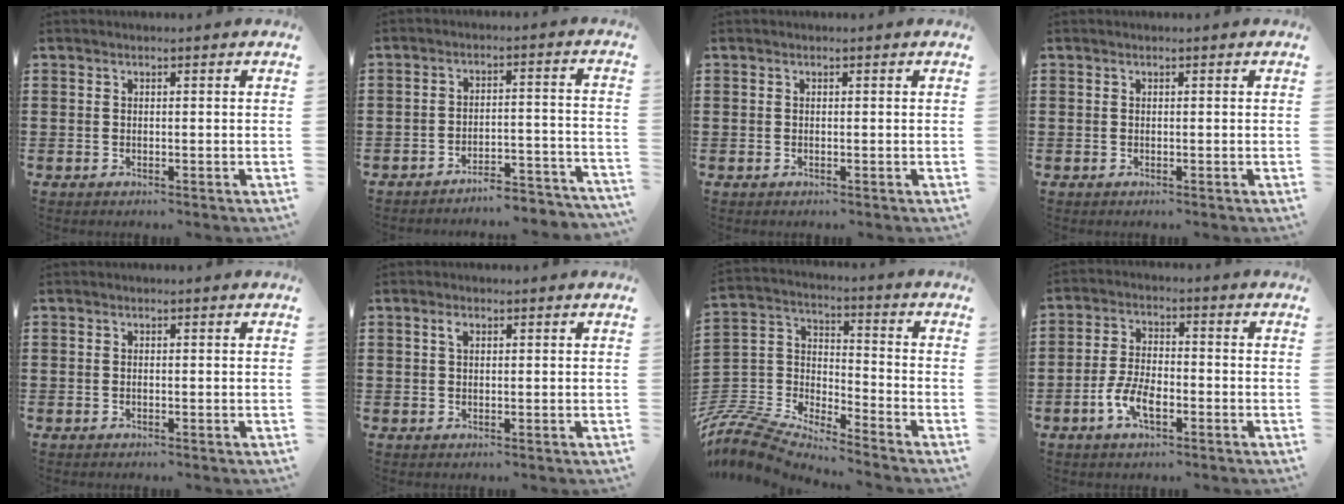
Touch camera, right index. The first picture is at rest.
{"total": 4.8, "force": [-4.7, 0.1, 0.9], "torque": [-0.019, 0.003, -0.096]}
{"total": 0.0}
{"total": 0.0}
{"total": 0.0}
{"total": 1.4, "force": [0.6, 0.7, 1.0], "torque": [-0.023, 0.006, 0.010]}
{"total": 7.3, "force": [-7.1, 1.3, 1.1], "torque": [-0.066, -0.014, -0.158]}
{"total": 5.9, "force": [-2.9, 2.6, 4.4], "torque": [-0.108, -0.004, -0.061]}